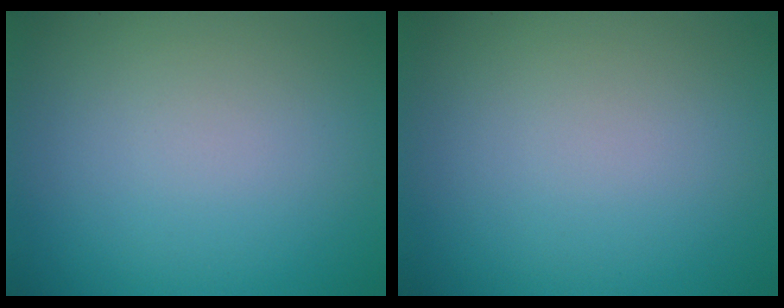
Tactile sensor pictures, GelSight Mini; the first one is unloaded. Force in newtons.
{"total": 0.0}